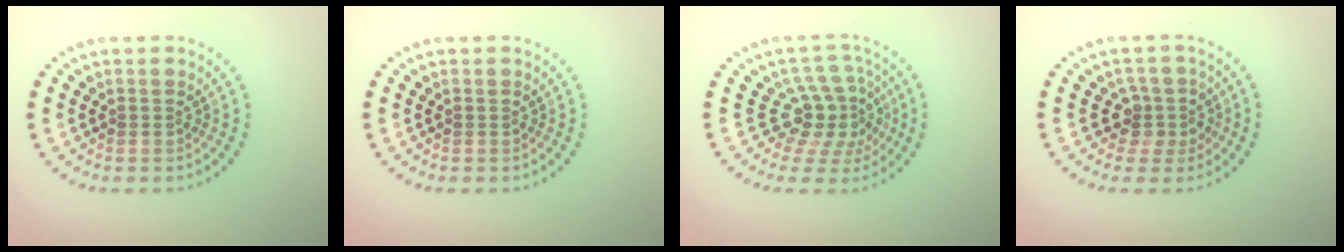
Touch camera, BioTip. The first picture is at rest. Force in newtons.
{"total": 0.0}
{"total": 4.3, "press": 3.2, "slide": 2.8}
{"total": 2.5, "press": 1.9, "slide": 1.6}